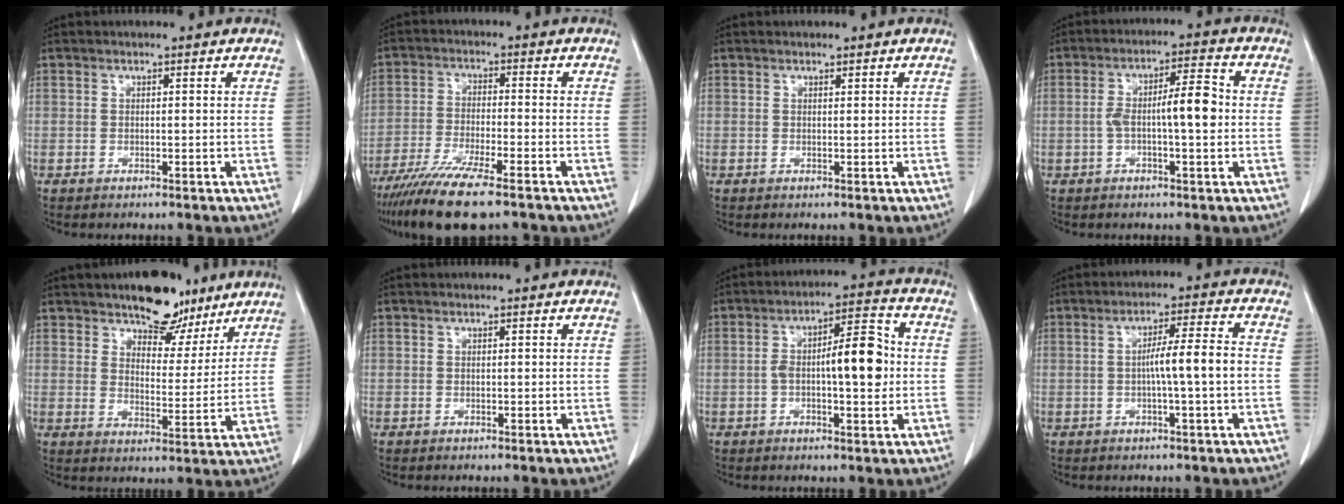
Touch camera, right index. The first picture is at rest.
{"total": 12.1, "force": [-9.1, 1.0, 8.0], "torque": [-0.141, -0.031, -0.152]}
{"total": 0.0}
{"total": 7.4, "force": [-0.5, 1.3, 7.3], "torque": [-0.128, 0.017, -0.012]}
{"total": 9.7, "force": [7.3, 4.6, 4.4], "torque": [-0.053, -0.001, 0.113]}
{"total": 0.0}
{"total": 9.8, "force": [-0.2, 2.6, 9.4], "torque": [-0.153, 0.021, -0.006]}
{"total": 6.2, "force": [-0.8, -0.5, 6.1], "torque": [-0.101, 0.012, -0.013]}